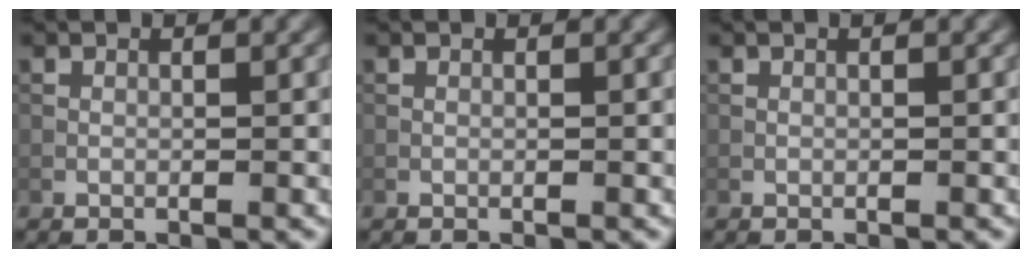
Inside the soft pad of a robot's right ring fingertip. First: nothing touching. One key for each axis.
{"total": 0.0}
{"total": 0.0}